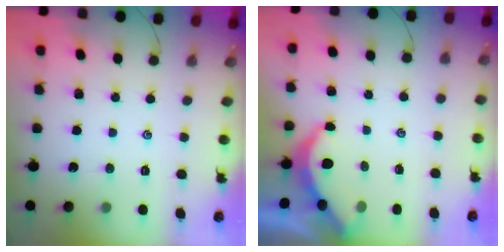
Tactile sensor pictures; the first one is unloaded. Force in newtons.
{"total": 4.0, "press": 4.0, "slide": 0.3}